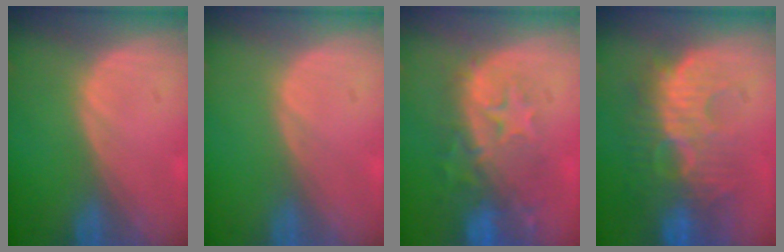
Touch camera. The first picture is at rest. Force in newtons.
{"total": 0.0}
{"total": 10.1, "press": 8.8, "slide": 4.9}
{"total": 10.4, "press": 9.8, "slide": 3.4}